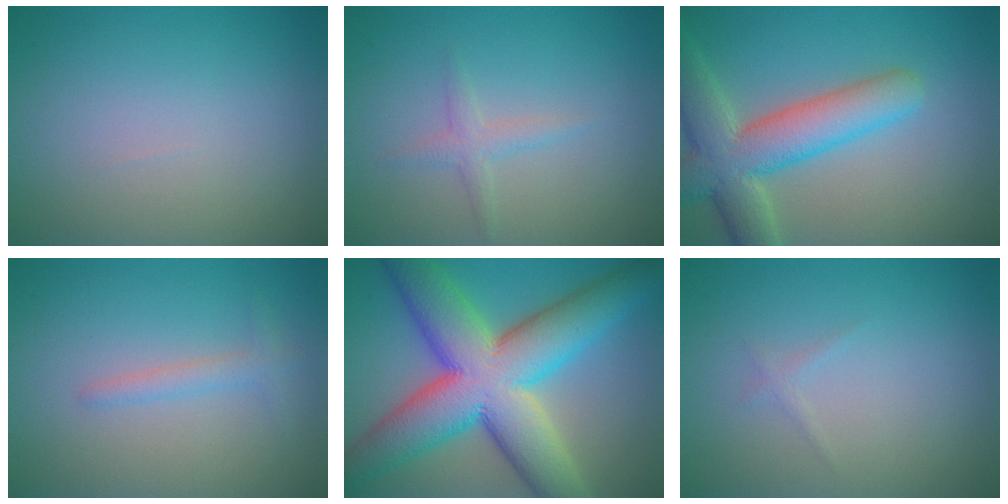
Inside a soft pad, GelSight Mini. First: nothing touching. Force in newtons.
{"total": 1.5, "press": 1.5, "slide": 0.1}
{"total": 7.6, "press": 7.5, "slide": 0.7}
{"total": 1.5, "press": 1.5, "slide": 0.1}
{"total": 14.2, "press": 14.2, "slide": 0.6}
{"total": 0.6, "press": 0.6, "slide": 0.0}